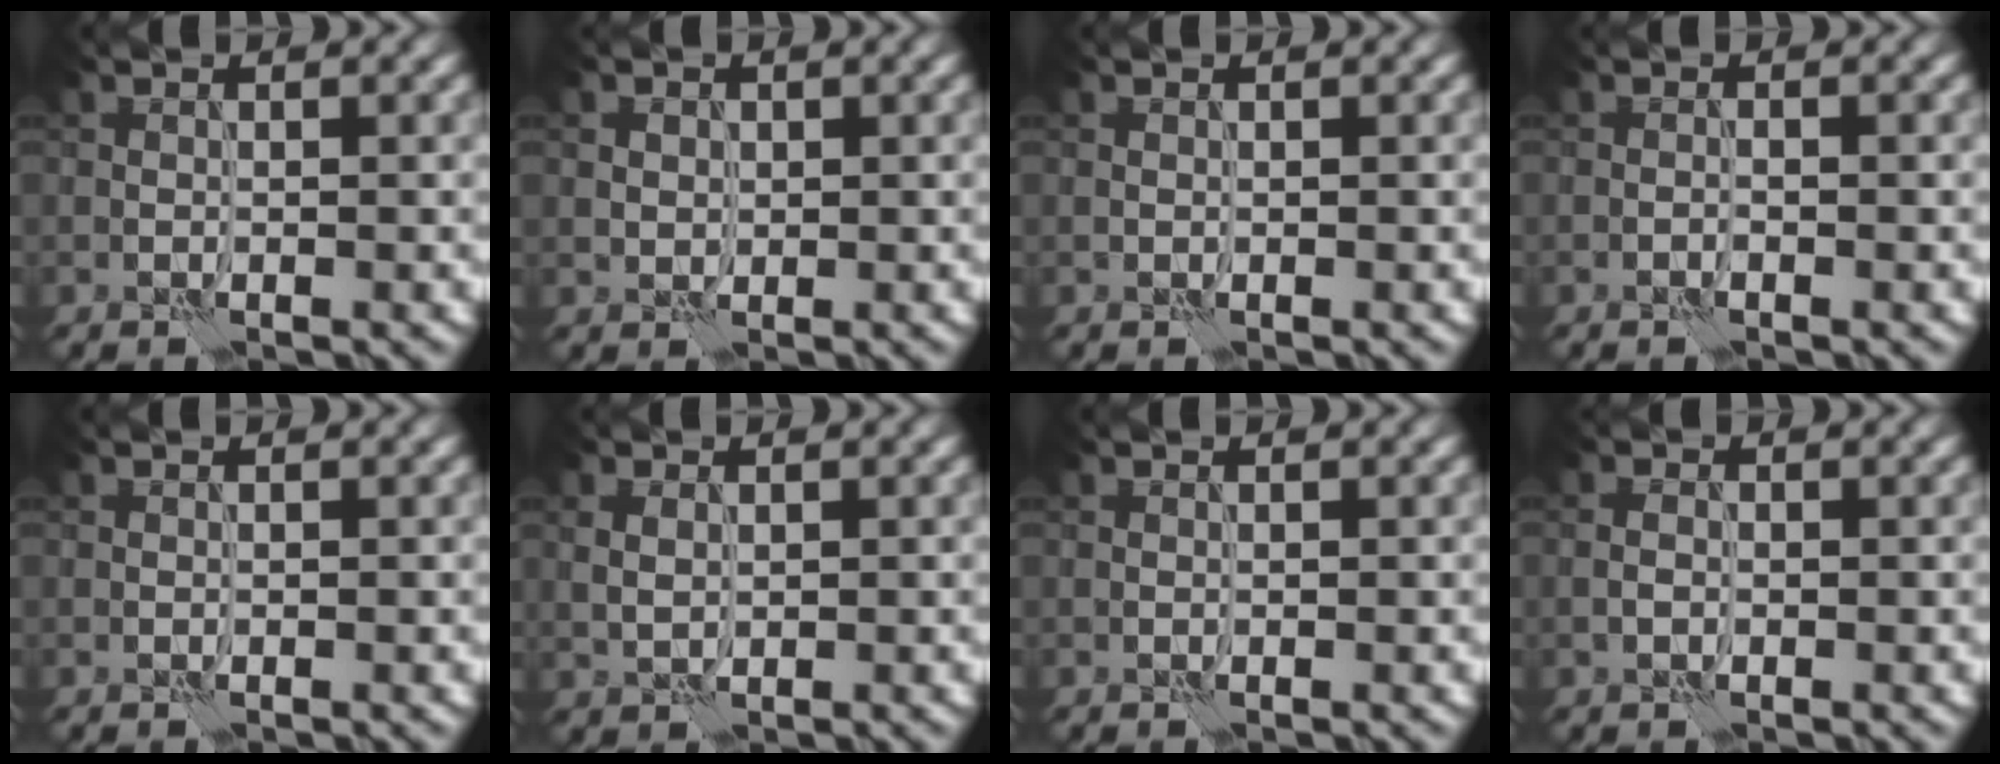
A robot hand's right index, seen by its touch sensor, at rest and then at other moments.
{"total": 1.3, "force": [0.5, 1.1, 0.4], "torque": [-0.011, -0.003, 0.013]}
{"total": 0.0}
{"total": 0.7, "force": [-0.5, -0.1, 0.5], "torque": [-0.012, 0.000, -0.009]}
{"total": 0.0}
{"total": 1.1, "force": [0.3, 0.8, 0.7], "torque": [-0.022, -0.001, 0.010]}
{"total": 0.0}
{"total": 0.8, "force": [-0.3, 0.6, 0.6], "torque": [-0.014, 0.002, -0.007]}